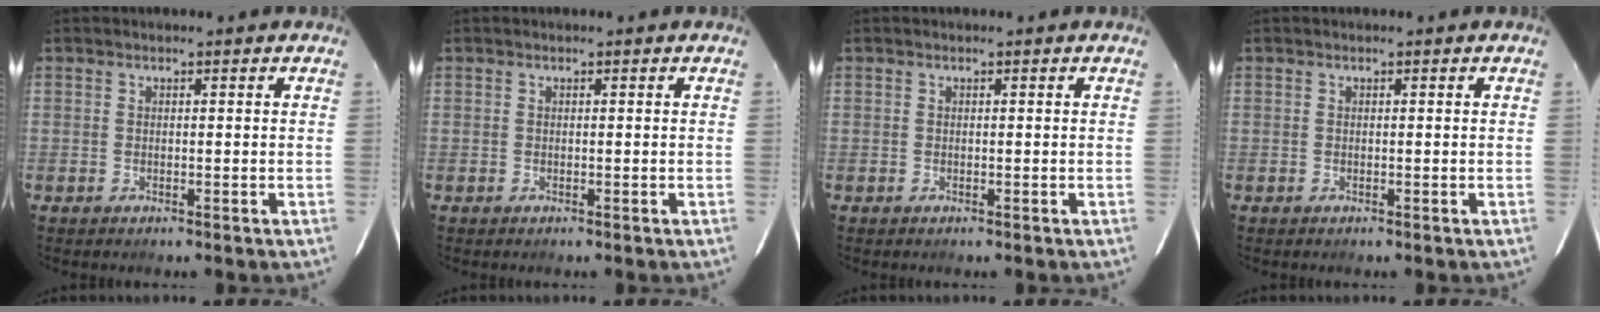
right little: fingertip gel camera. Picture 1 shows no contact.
{"total": 0.0}
{"total": 0.0}
{"total": 0.0}